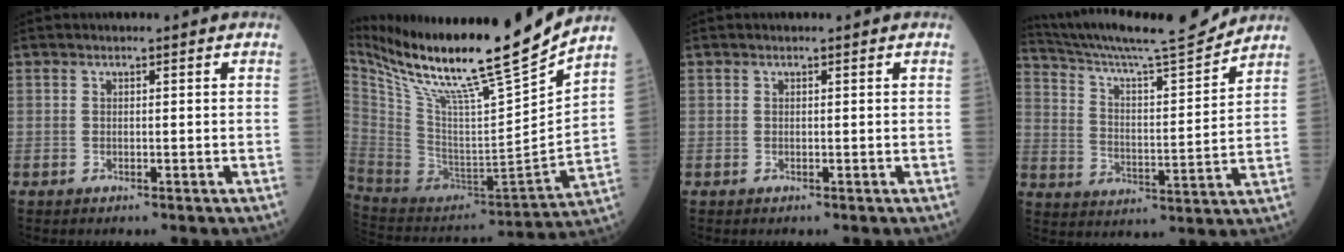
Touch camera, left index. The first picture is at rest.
{"total": 24.4, "force": [19.7, -0.4, 14.3], "torque": [-0.250, -0.044, 0.338]}
{"total": 0.0}
{"total": 16.9, "force": [16.0, -0.7, 5.4], "torque": [-0.104, -0.026, 0.253]}